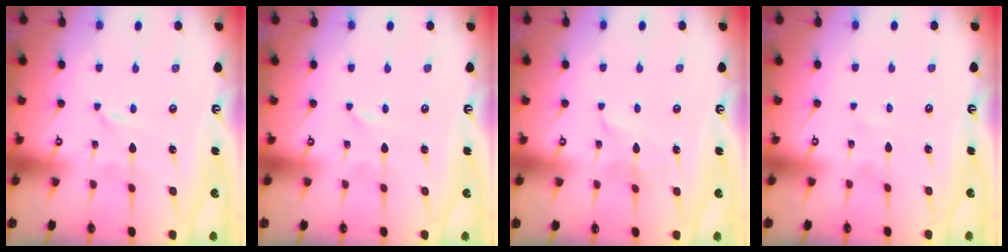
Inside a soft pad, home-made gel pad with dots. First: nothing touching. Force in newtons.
{"total": 0.0}
{"total": 3.4, "press": 3.3, "slide": 0.4}
{"total": 1.1, "press": 1.1, "slide": 0.2}